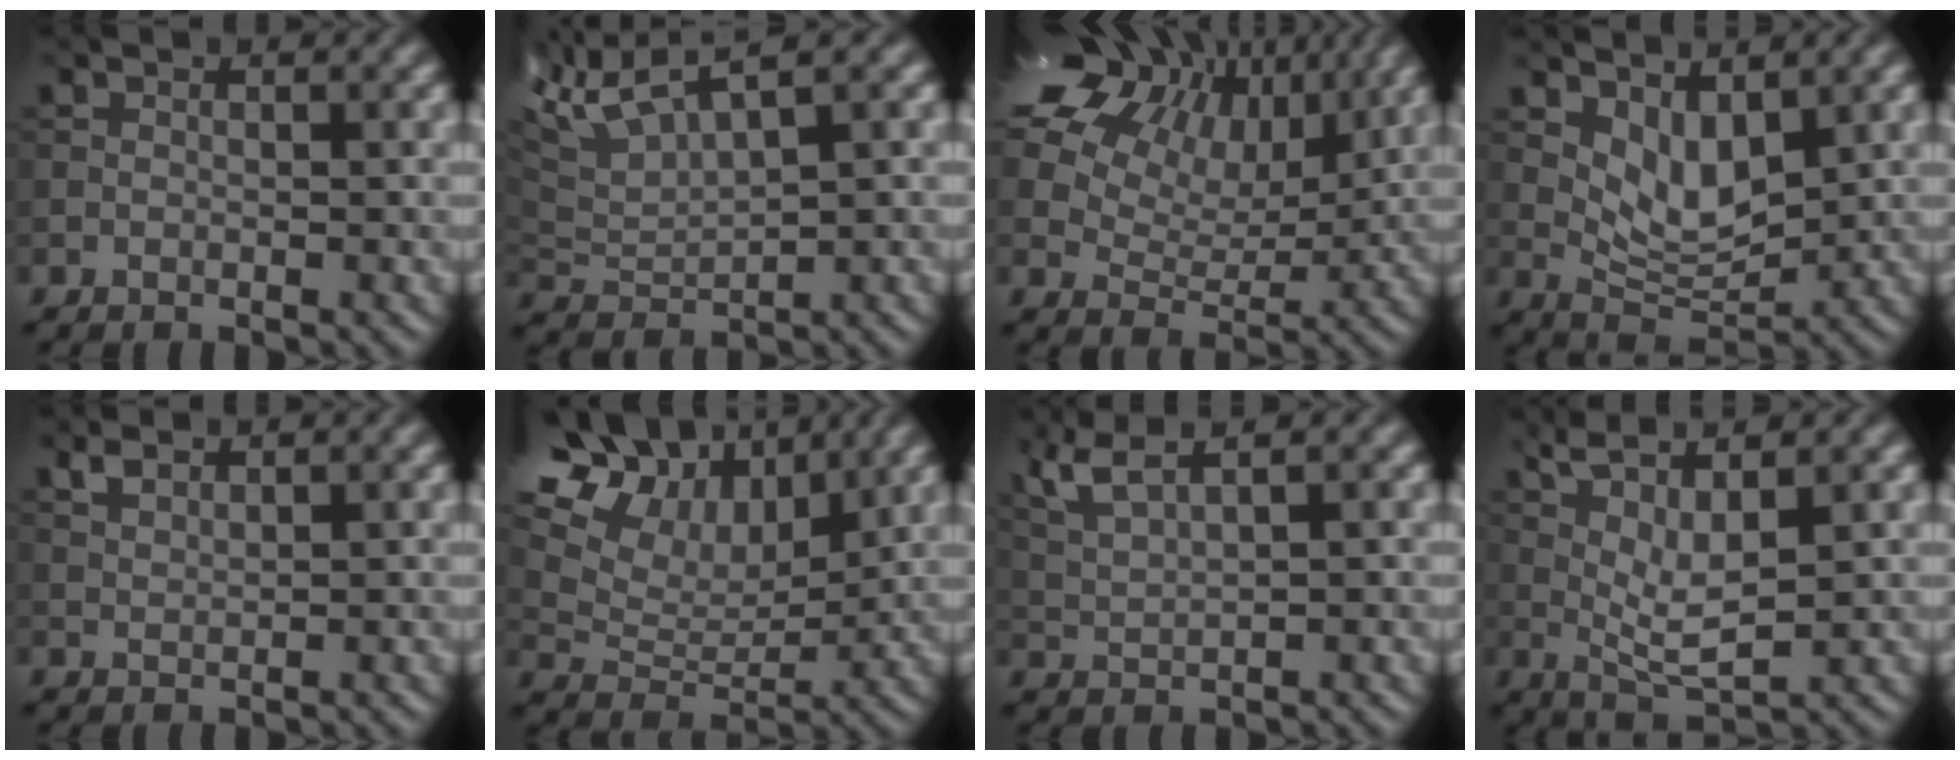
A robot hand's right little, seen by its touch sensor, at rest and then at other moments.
{"total": 4.4, "force": [2.8, 0.8, 3.2], "torque": [-0.089, 0.024, 0.072]}
{"total": 16.2, "force": [8.6, 10.6, 8.7], "torque": [-0.207, 0.057, 0.175]}
{"total": 2.9, "force": [1.2, 1.3, 2.4], "torque": [-0.056, -0.010, 0.044]}
{"total": 0.5, "force": [0.4, -0.3, -0.1], "torque": [-0.015, 0.004, 0.032]}
{"total": 16.3, "force": [10.0, 9.3, 8.9], "torque": [-0.199, 0.058, 0.176]}
{"total": 4.9, "force": [3.3, 1.1, 3.4], "torque": [-0.086, 0.031, 0.066]}
{"total": 4.0, "force": [1.5, 0.1, 3.8], "torque": [-0.091, 0.002, 0.055]}